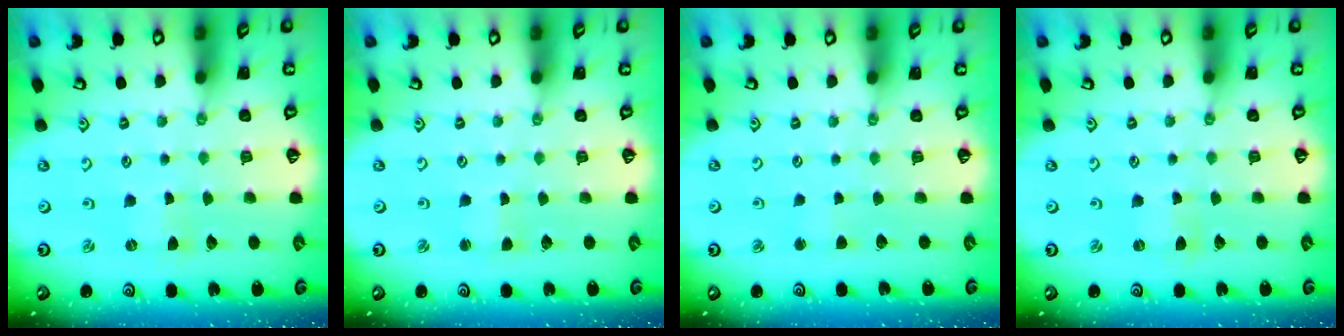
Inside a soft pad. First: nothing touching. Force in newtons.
{"total": 1.7, "press": 1.7, "slide": 0.1}
{"total": 1.6, "press": 1.5, "slide": 0.2}
{"total": 0.0}